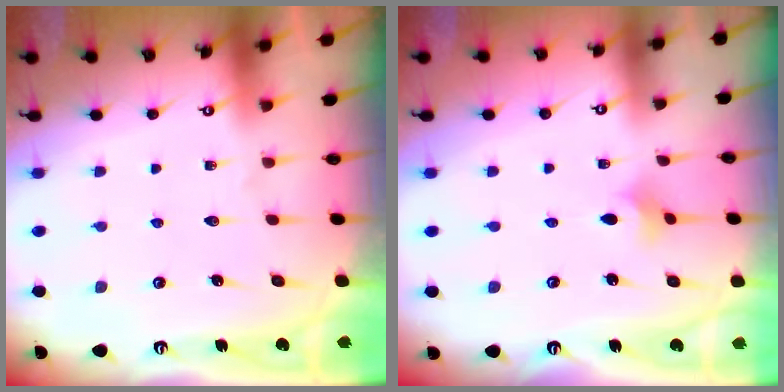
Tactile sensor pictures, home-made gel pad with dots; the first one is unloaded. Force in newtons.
{"total": 2.4, "press": 2.3, "slide": 0.4}